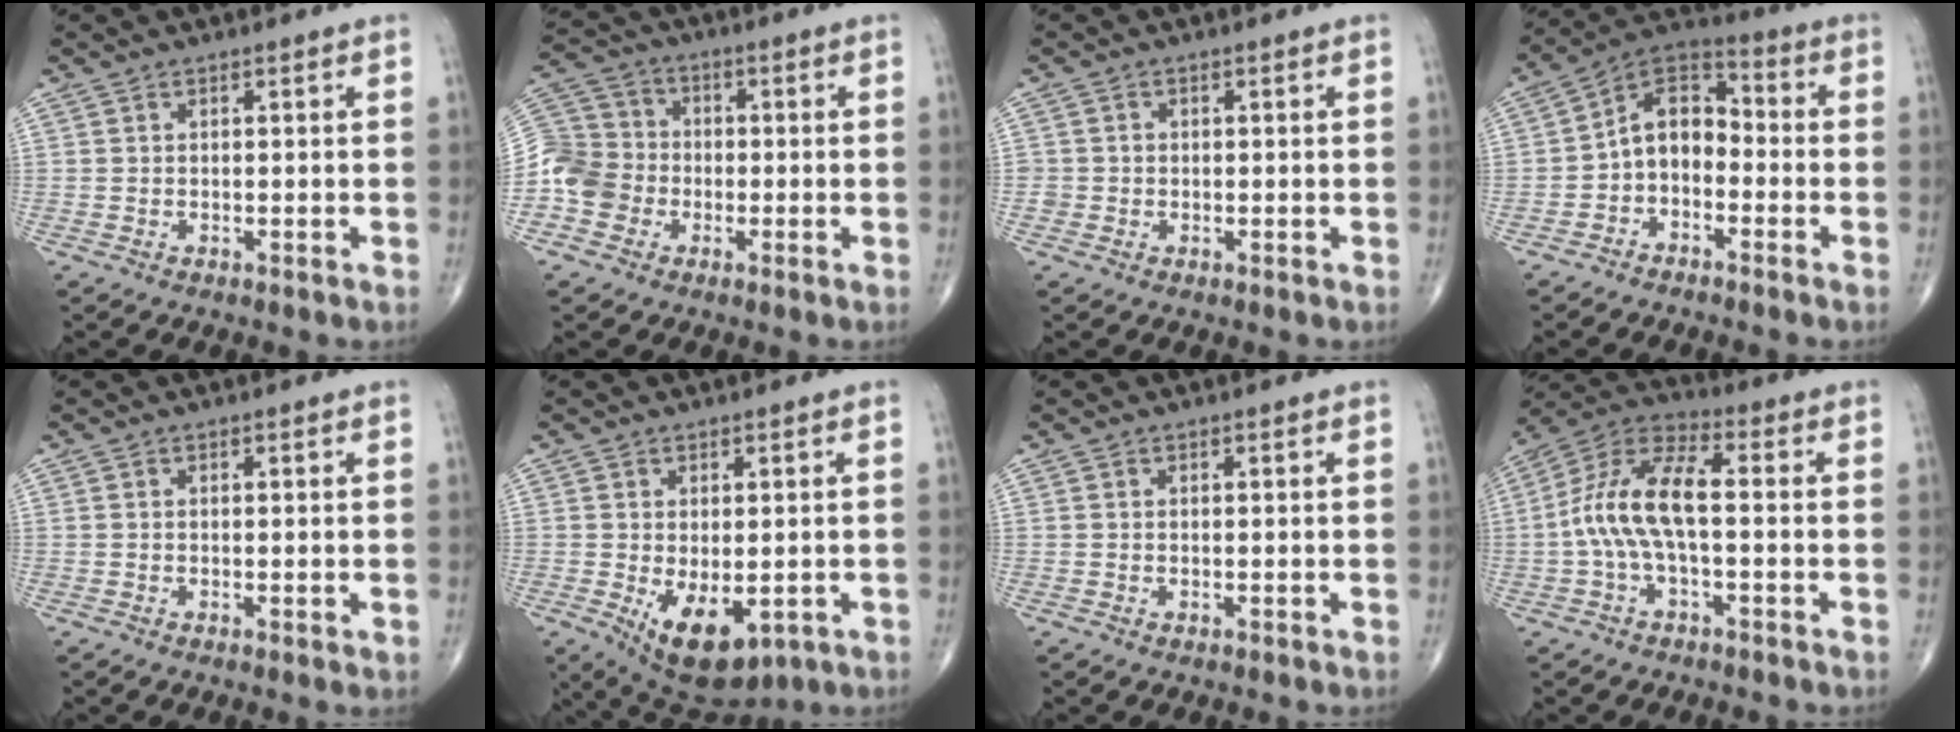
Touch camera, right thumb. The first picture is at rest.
{"total": 9.7, "force": [-3.0, 8.6, 3.4], "torque": [-0.052, 0.033, -0.068]}
{"total": 1.6, "force": [-0.4, 1.5, 0.1], "torque": [0.011, 0.007, -0.011]}
{"total": 9.1, "force": [-2.3, 6.2, 6.1], "torque": [-0.082, 0.050, -0.059]}
{"total": 0.7, "force": [-0.1, 0.1, 0.7], "torque": [-0.012, -0.005, -0.002]}
{"total": 10.0, "force": [-2.8, 5.2, 8.1], "torque": [-0.110, -0.012, -0.023]}
{"total": 0.0}
{"total": 12.1, "force": [-1.0, 5.0, 11.0], "torque": [-0.227, 0.043, -0.026]}